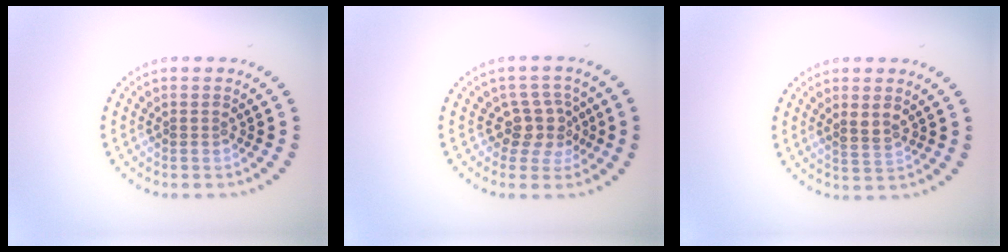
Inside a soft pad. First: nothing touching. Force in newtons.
{"total": 3.0, "press": 2.4, "slide": 1.9}
{"total": 1.7, "press": 1.6, "slide": 0.6}